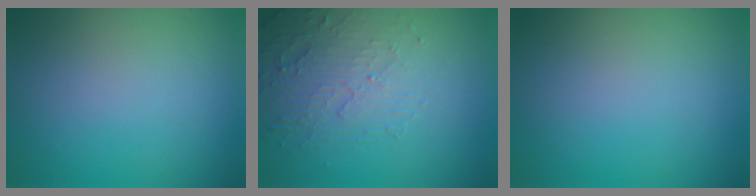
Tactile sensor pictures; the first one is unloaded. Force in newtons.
{"total": 5.0, "press": 3.3, "slide": 3.7}
{"total": 0.0}